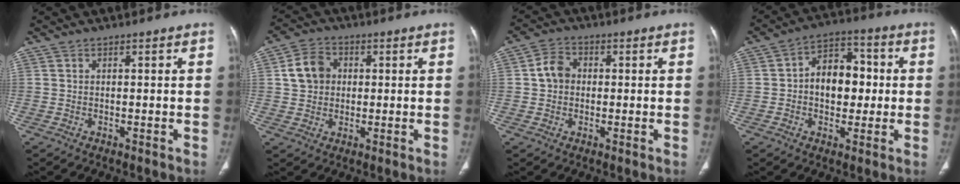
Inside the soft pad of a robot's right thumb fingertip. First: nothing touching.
{"total": 7.0, "force": [1.1, 5.9, 3.7], "torque": [-0.052, 0.008, 0.015]}
{"total": 4.9, "force": [0.2, 4.1, 2.6], "torque": [-0.035, 0.013, -0.003]}
{"total": 11.1, "force": [0.1, 7.8, 7.9], "torque": [-0.078, 0.026, -0.006]}